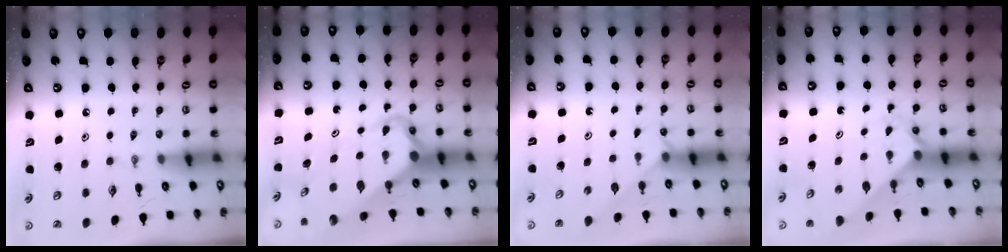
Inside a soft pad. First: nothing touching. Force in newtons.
{"total": 5.7, "press": 5.7, "slide": 0.5}
{"total": 1.9, "press": 1.9, "slide": 0.3}
{"total": 2.0, "press": 2.0, "slide": 0.2}